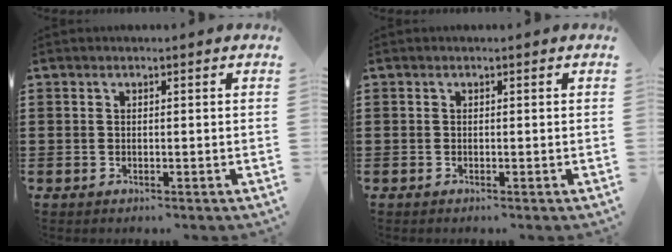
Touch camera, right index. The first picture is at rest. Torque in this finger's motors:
{"motor_torque": [-0.16, 0.00, -0.01, -0.01]}